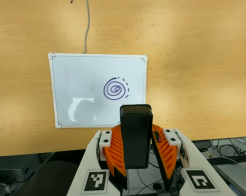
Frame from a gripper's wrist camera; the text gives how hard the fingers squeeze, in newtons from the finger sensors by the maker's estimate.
{"total": 7.1, "left": 6.4, "right": 7.9}